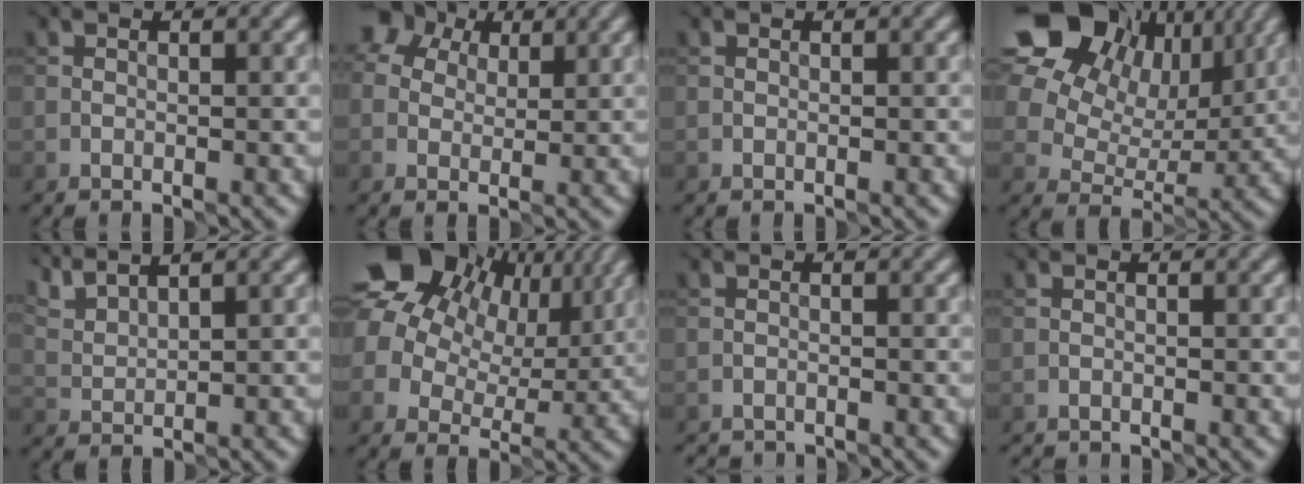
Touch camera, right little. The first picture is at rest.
{"total": 4.9, "force": [2.0, 3.8, 2.3], "torque": [-0.035, 0.027, 0.008]}
{"total": 0.0}
{"total": 17.3, "force": [9.2, 11.8, 8.7], "torque": [-0.189, 0.059, 0.159]}
{"total": 2.8, "force": [2.6, 0.4, 0.7], "torque": [-0.023, 0.003, 0.064]}
{"total": 16.1, "force": [7.6, 11.9, 7.7], "torque": [-0.183, 0.037, 0.132]}
{"total": 2.1, "force": [-2.1, 0.3, 0.0], "torque": [0.001, -0.010, -0.045]}
{"total": 1.1, "force": [-1.1, 0.0, -0.1], "torque": [0.002, -0.007, -0.027]}